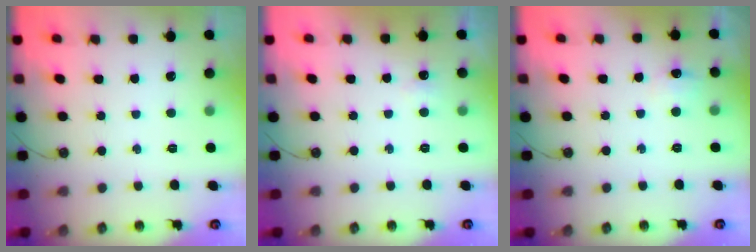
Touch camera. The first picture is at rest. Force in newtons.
{"total": 2.8, "press": 2.7, "slide": 0.6}
{"total": 6.3, "press": 6.2, "slide": 0.9}